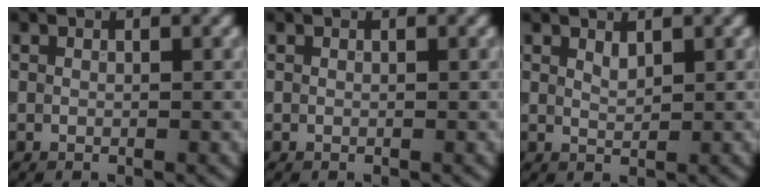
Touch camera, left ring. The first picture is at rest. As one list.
[{"total": 0.0}, {"total": 1.0, "force": [0.8, 0.3, 0.5], "torque": [-0.011, -0.003, 0.015]}]